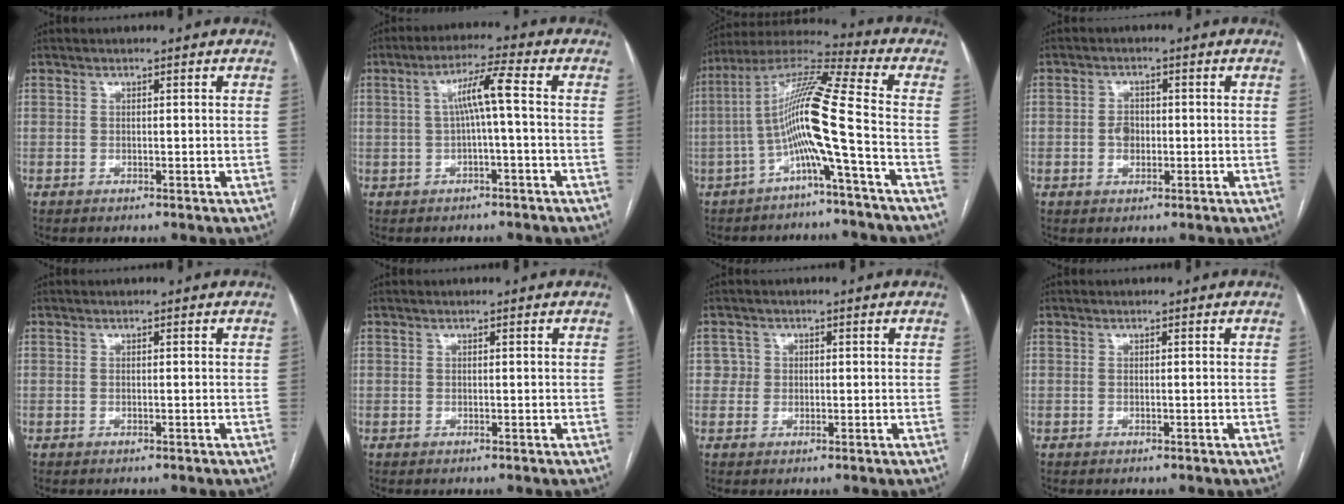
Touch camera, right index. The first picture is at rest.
{"total": 5.6, "force": [0.2, -0.1, 5.6], "torque": [-0.100, 0.019, 0.006]}
{"total": 12.2, "force": [-3.3, -1.6, 11.6], "torque": [-0.221, 0.023, -0.071]}
{"total": 2.8, "force": [-0.4, 2.1, 1.7], "torque": [-0.029, 0.005, -0.006]}
{"total": 0.0}
{"total": 0.0}
{"total": 2.2, "force": [0.3, 2.2, -0.2], "torque": [0.021, 0.007, -0.001]}
{"total": 0.0}